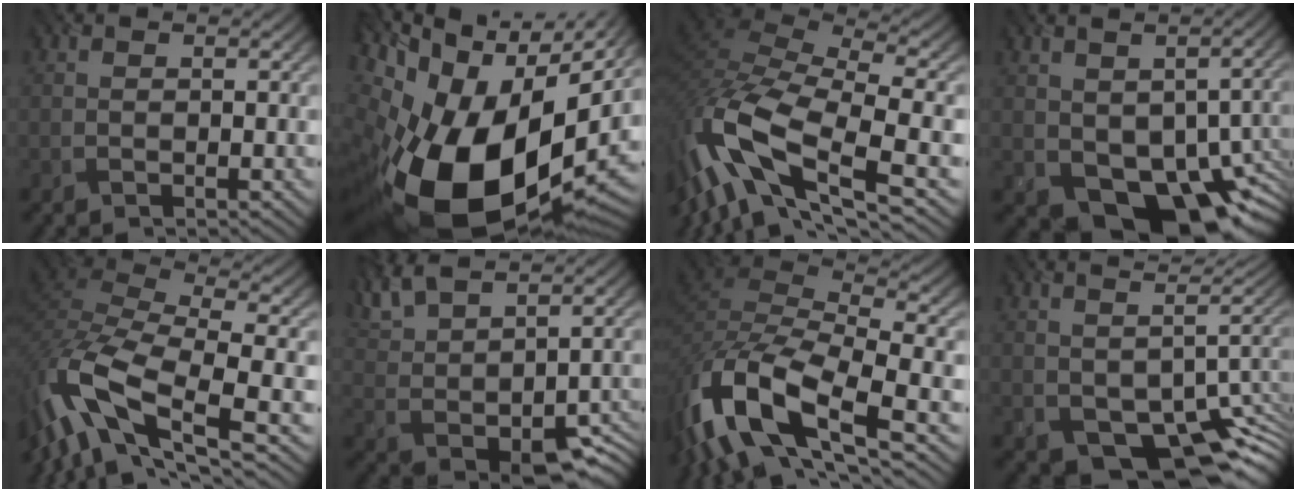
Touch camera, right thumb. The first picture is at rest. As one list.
[{"total": 20.8, "force": [-2.7, 12.9, 16.1], "torque": [-0.346, -0.051, -0.028]}, {"total": 16.6, "force": [-5.3, 6.5, 14.3], "torque": [-0.346, -0.003, -0.092]}, {"total": 15.5, "force": [-3.9, 9.7, 11.4], "torque": [-0.168, -0.047, -0.031]}, {"total": 15.3, "force": [-7.4, 5.9, 12.0], "torque": [-0.297, -0.004, -0.141]}, {"total": 9.5, "force": [4.0, 4.6, 7.3], "torque": [-0.164, -0.007, 0.091]}, {"total": 17.5, "force": [-8.5, 6.7, 13.7], "torque": [-0.334, -0.030, -0.143]}, {"total": 10.4, "force": [-2.4, 5.9, 8.2], "torque": [-0.120, -0.022, -0.018]}]